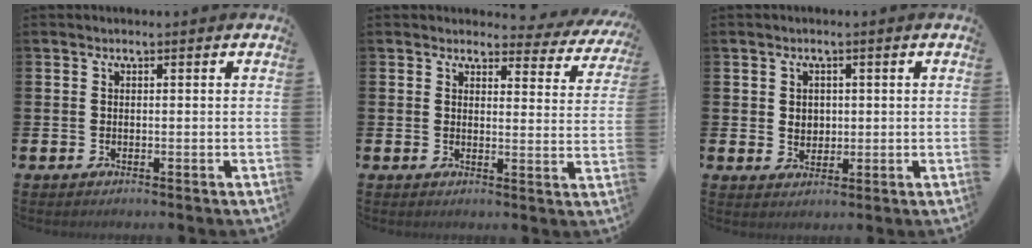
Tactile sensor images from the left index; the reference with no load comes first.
{"total": 2.7, "force": [2.5, 1.2, 0.3], "torque": [-0.009, -0.019, 0.037]}
{"total": 2.3, "force": [0.9, 1.9, 0.8], "torque": [-0.003, 0.003, 0.011]}